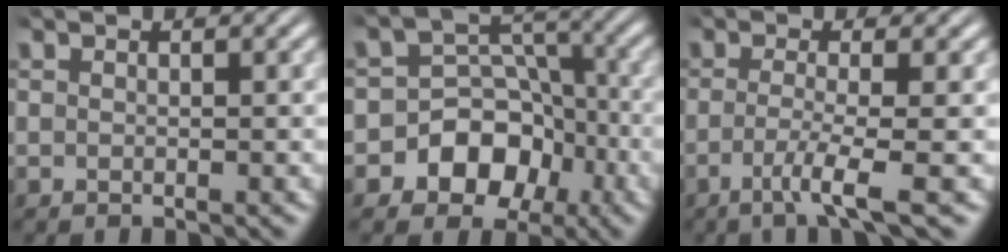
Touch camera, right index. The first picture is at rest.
{"total": 10.5, "force": [-3.3, 9.2, 3.9], "torque": [-0.089, -0.035, -0.051]}
{"total": 3.5, "force": [-1.6, -0.2, 3.1], "torque": [-0.069, -0.026, -0.018]}